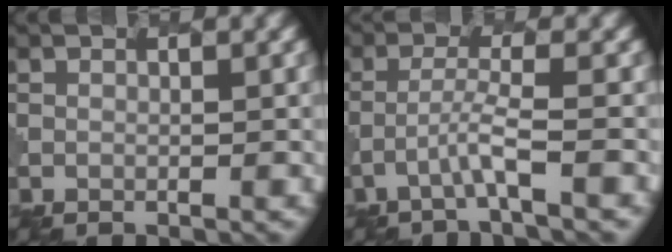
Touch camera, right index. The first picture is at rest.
{"total": 2.3, "force": [-1.3, -0.1, 1.8], "torque": [-0.035, 0.008, -0.035]}